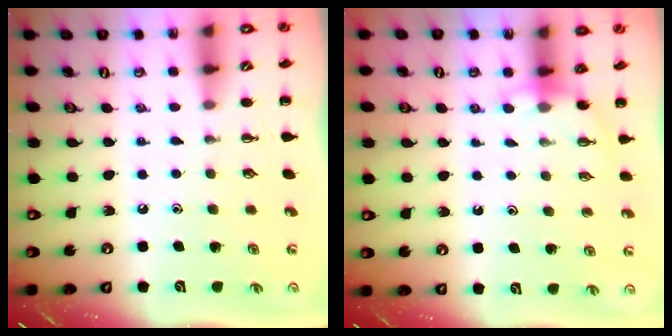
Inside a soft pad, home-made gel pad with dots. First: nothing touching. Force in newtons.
{"total": 3.6, "press": 3.6, "slide": 0.3}